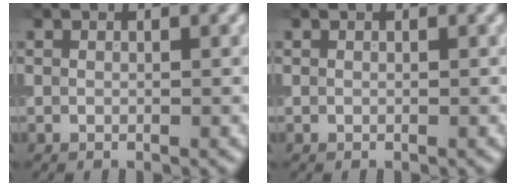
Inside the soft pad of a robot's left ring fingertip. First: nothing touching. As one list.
[{"total": 0.0}]